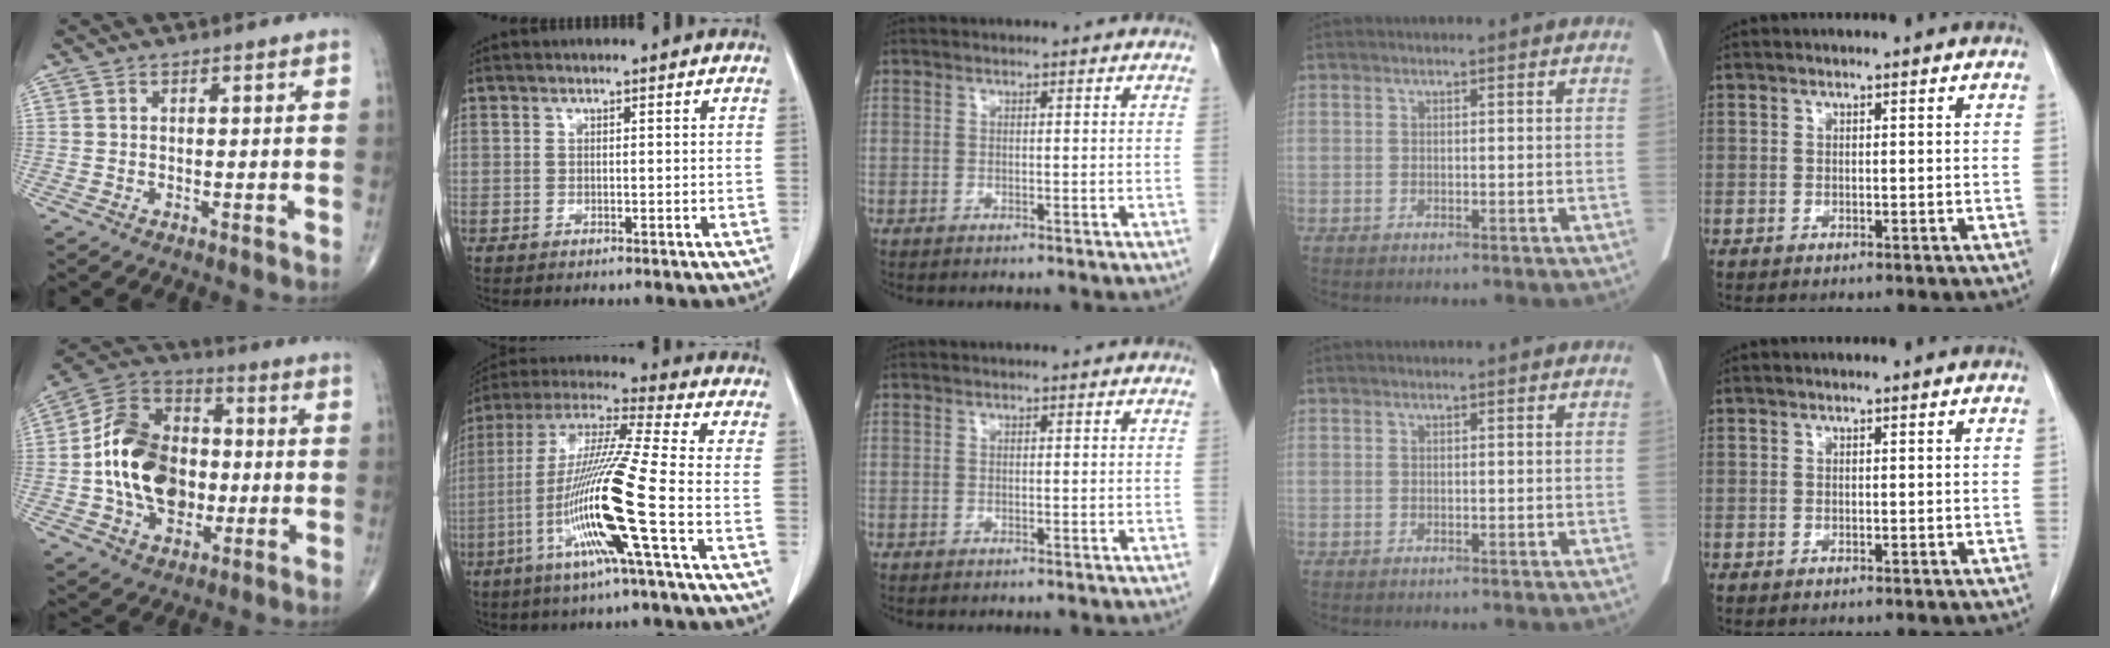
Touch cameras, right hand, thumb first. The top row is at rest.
{"thumb": {"total": 19.1, "force": [-1.6, 13.6, 13.4], "torque": [-0.206, 0.029, -0.027]}, "index": {"total": 16.9, "force": [-5.5, -1.9, 15.9], "torque": [-0.323, -0.016, -0.115]}}